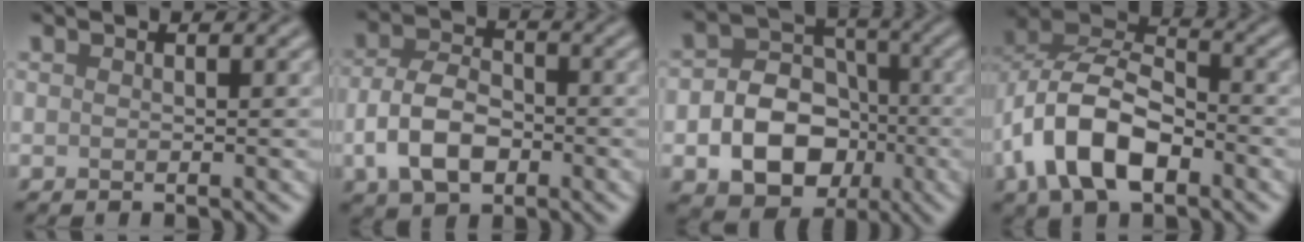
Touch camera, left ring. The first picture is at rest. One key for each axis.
{"total": 5.7, "fx": -1.8, "fy": 3.7, "fz": 4.0, "tx": -0.081, "ty": 0.002, "tz": -0.039}
{"total": 9.4, "fx": -2.6, "fy": 7.3, "fz": 5.4, "tx": -0.069, "ty": -0.015, "tz": -0.059}
{"total": 9.4, "fx": -3.6, "fy": 5.3, "fz": 6.8, "tx": -0.132, "ty": 0.011, "tz": -0.078}